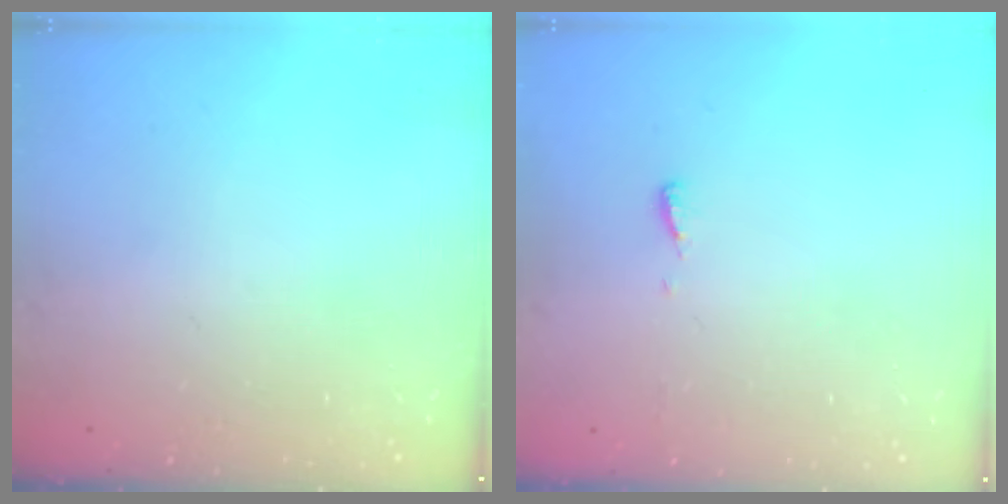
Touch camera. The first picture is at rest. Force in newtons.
{"total": 3.7, "press": 3.7, "slide": 0.4}